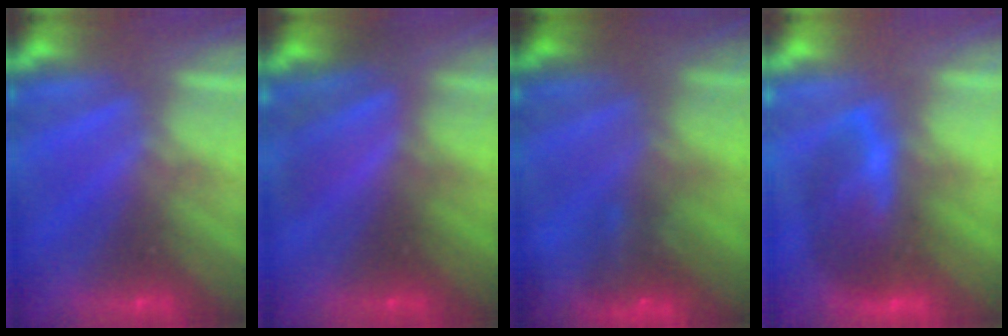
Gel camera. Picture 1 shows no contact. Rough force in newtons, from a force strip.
{"total": 3.0}
{"total": 5.9}
{"total": 7.4}